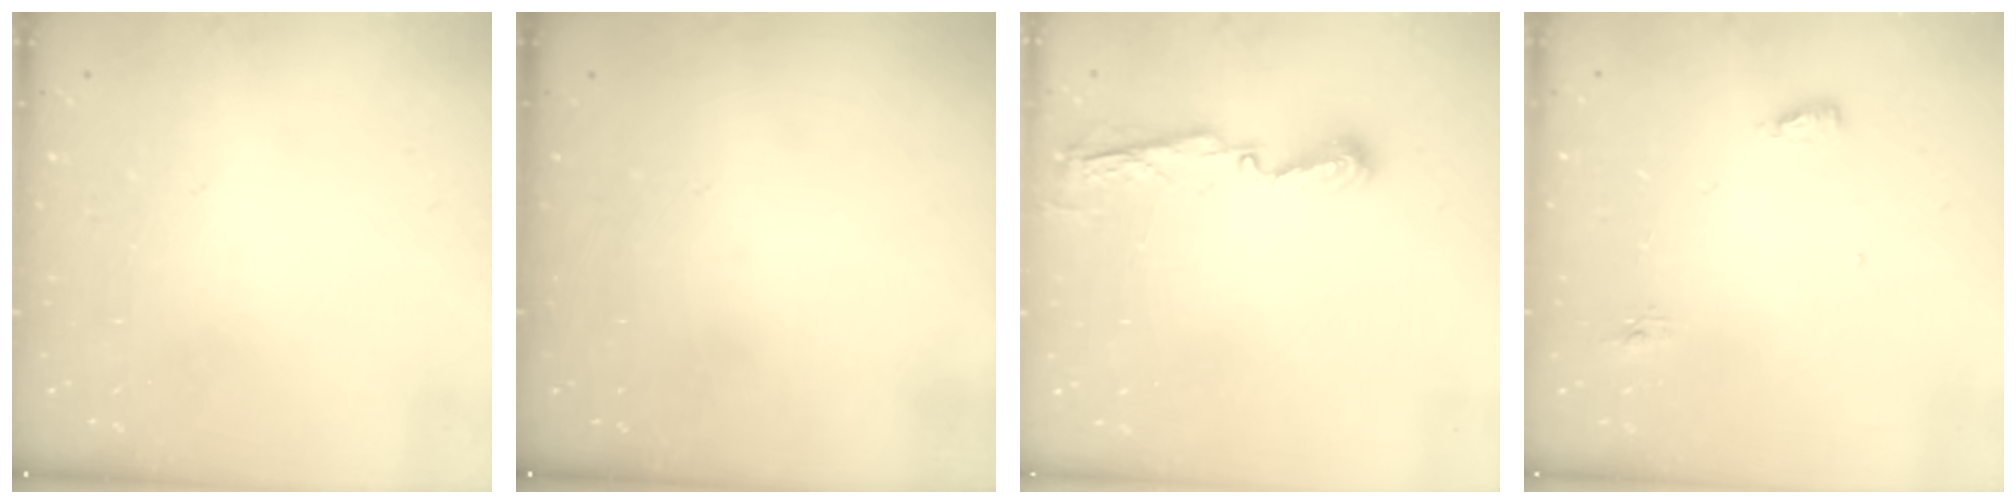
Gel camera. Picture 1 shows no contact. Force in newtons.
{"total": 0.0}
{"total": 5.1, "press": 5.1, "slide": 0.4}
{"total": 4.7, "press": 4.5, "slide": 1.1}